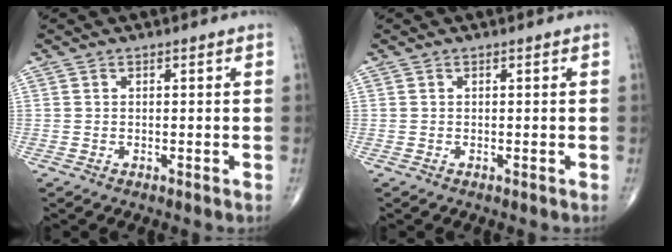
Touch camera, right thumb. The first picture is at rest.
{"total": 0.0}